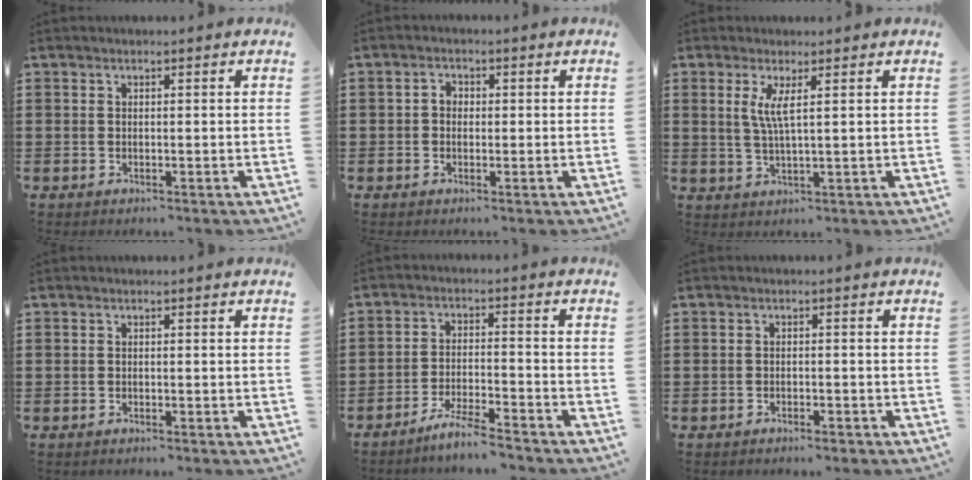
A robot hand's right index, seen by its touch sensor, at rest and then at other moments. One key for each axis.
{"total": 1.5, "fx": -0.2, "fy": 1.2, "fz": 0.9, "tx": -0.019, "ty": 0.006, "tz": -0.005}
{"total": 3.7, "fx": 1.2, "fy": 0.2, "fz": 3.5, "tx": -0.074, "ty": -0.003, "tz": 0.018}
{"total": 0.0}
{"total": 4.9, "fx": -4.5, "fy": -0.2, "fz": 1.8, "tx": -0.046, "ty": -0.008, "tz": -0.090}
{"total": 0.8, "fx": -0.8, "fy": 0.1, "fz": 0.3, "tx": -0.009, "ty": 0.000, "tz": -0.015}